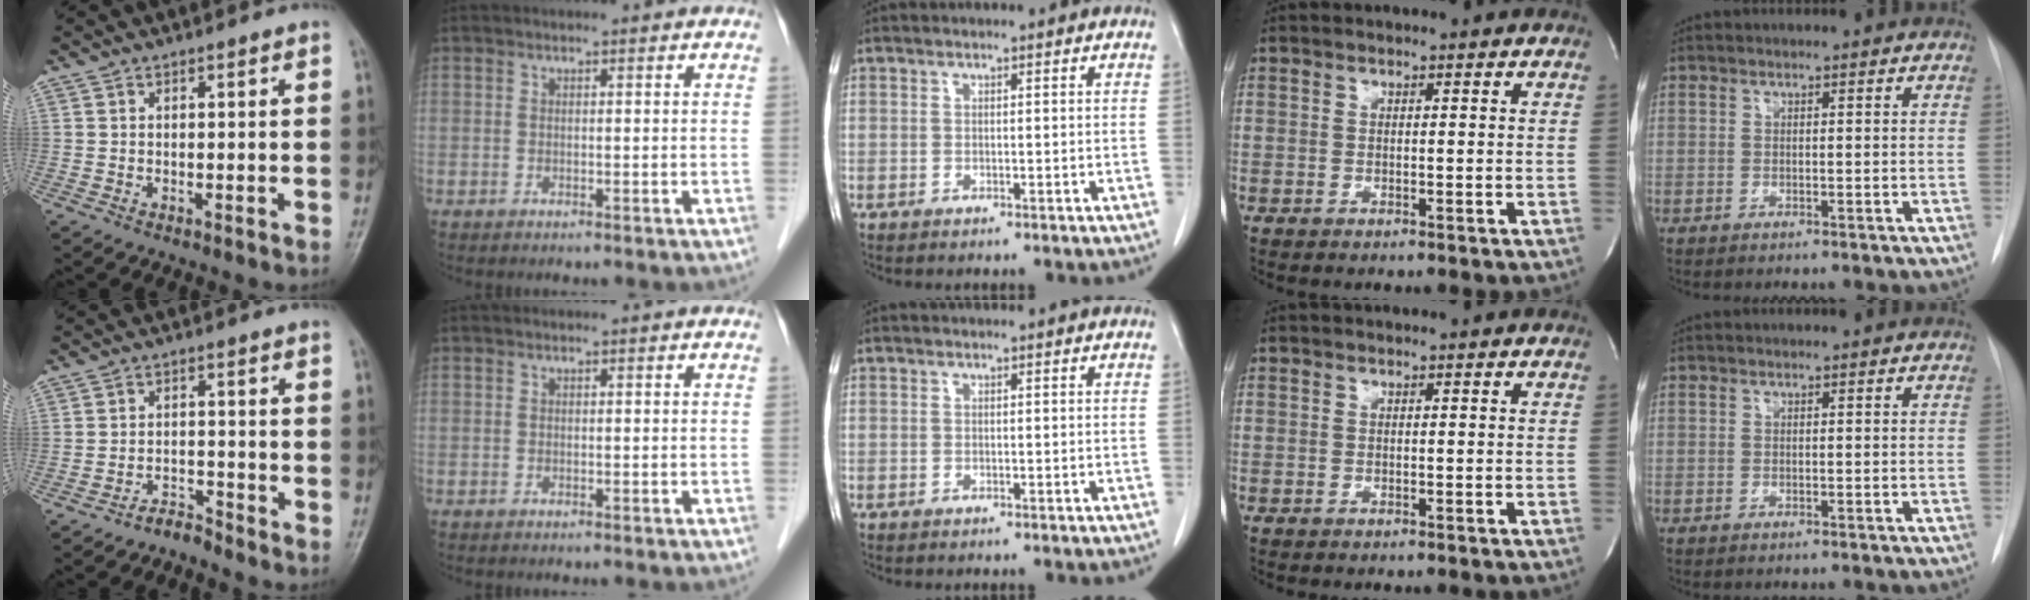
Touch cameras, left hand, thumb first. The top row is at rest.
{"thumb": {"total": 2.7, "force": [-2.7, 0.3, -0.2], "torque": [0.012, 0.021, -0.048]}}